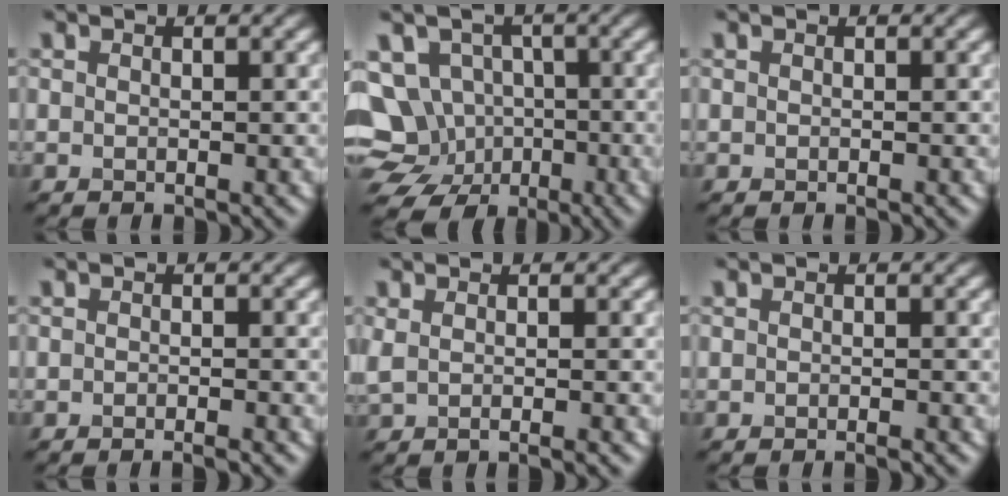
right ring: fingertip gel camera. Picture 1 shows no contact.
{"total": 10.1, "force": [-4.0, 8.6, 3.5], "torque": [-0.039, -0.011, -0.079]}
{"total": 0.0}
{"total": 1.1, "force": [-0.8, 0.2, 0.7], "torque": [-0.009, -0.003, -0.014]}
{"total": 1.8, "force": [-0.3, 0.6, 1.7], "torque": [-0.028, -0.005, -0.005]}
{"total": 0.8, "force": [-0.6, 0.1, 0.5], "torque": [-0.006, -0.002, -0.010]}